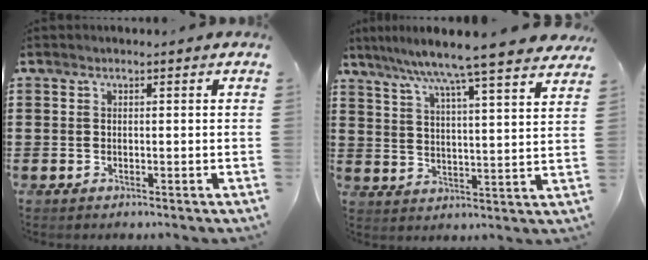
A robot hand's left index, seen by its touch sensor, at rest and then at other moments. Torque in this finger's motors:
{"motor_torque": [1.85, -0.28, 0.84, 0.21]}